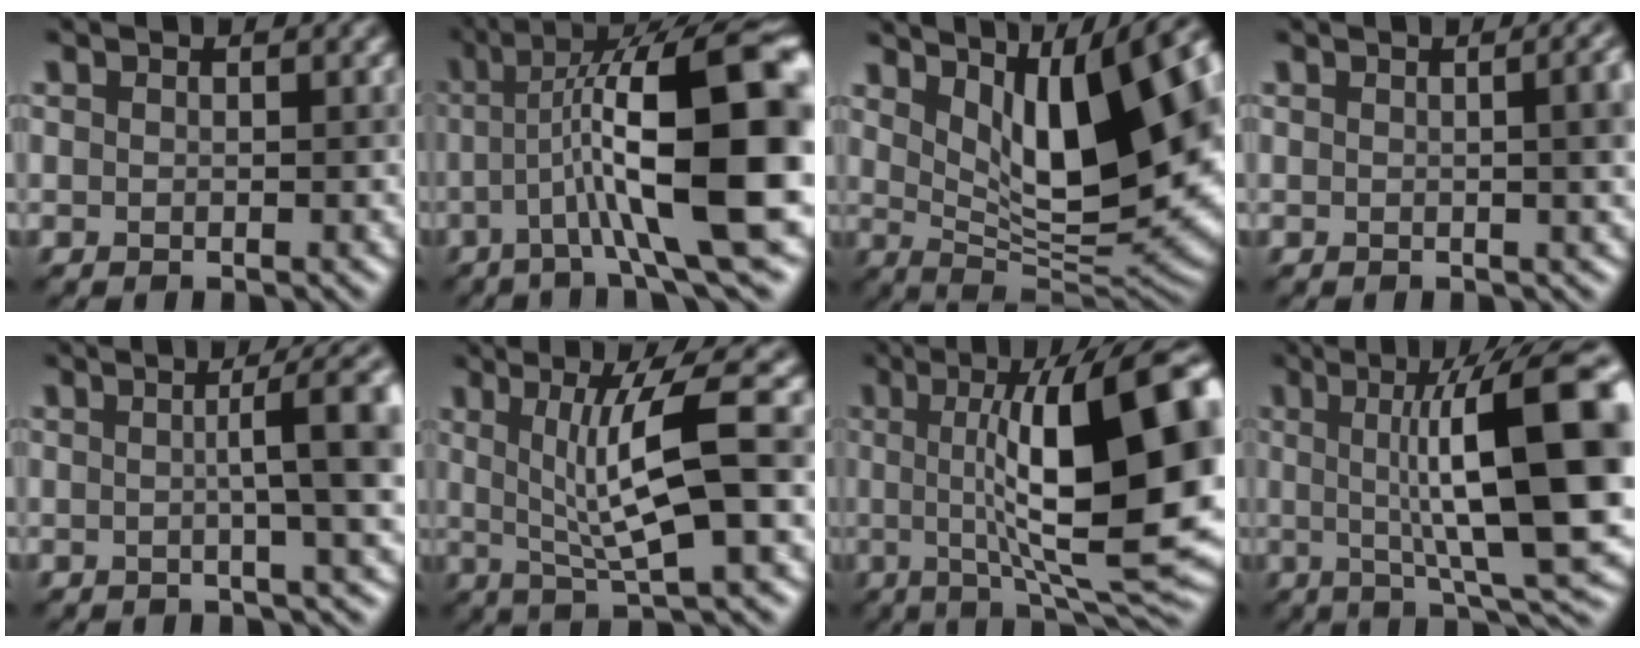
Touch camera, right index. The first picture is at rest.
{"total": 13.0, "force": [-0.7, 3.1, 12.6], "torque": [-0.194, 0.017, -0.006]}
{"total": 13.7, "force": [4.7, 5.0, 11.9], "torque": [-0.147, 0.007, 0.083]}
{"total": 4.9, "force": [0.4, 2.0, 4.5], "torque": [-0.014, 0.023, 0.005]}
{"total": 8.1, "force": [1.0, 1.7, 7.8], "torque": [-0.073, 0.024, 0.018]}
{"total": 7.8, "force": [1.2, 1.3, 7.6], "torque": [-0.119, 0.006, 0.030]}
{"total": 16.0, "force": [1.9, 4.4, 15.2], "torque": [-0.204, 0.012, 0.032]}
{"total": 14.9, "force": [2.1, 3.6, 14.3], "torque": [-0.172, 0.012, 0.040]}